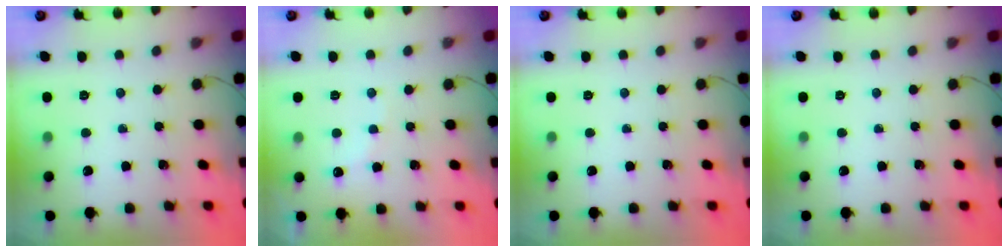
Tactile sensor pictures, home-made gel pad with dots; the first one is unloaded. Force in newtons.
{"total": 5.9, "press": 5.9, "slide": 1.0}
{"total": 0.0}
{"total": 0.0}